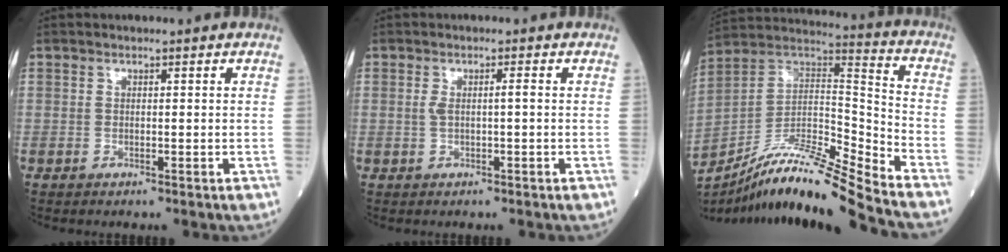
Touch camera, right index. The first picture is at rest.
{"total": 2.0, "force": [0.0, 0.2, 1.9], "torque": [-0.039, 0.005, 0.002]}
{"total": 19.0, "force": [-16.1, -1.4, 10.0], "torque": [-0.190, 0.010, -0.295]}